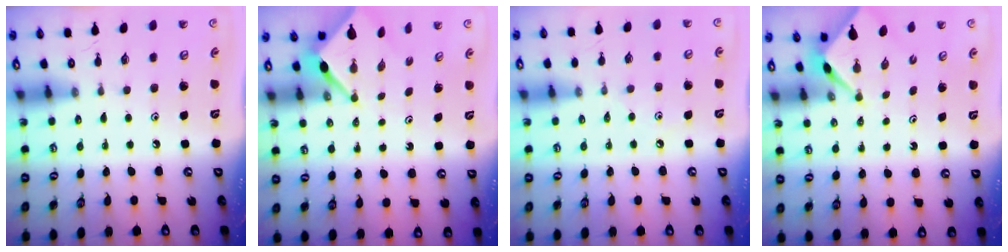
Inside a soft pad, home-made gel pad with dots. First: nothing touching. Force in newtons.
{"total": 3.2, "press": 3.2, "slide": 0.1}
{"total": 4.4, "press": 4.4, "slide": 0.7}
{"total": 2.2, "press": 2.2, "slide": 0.3}